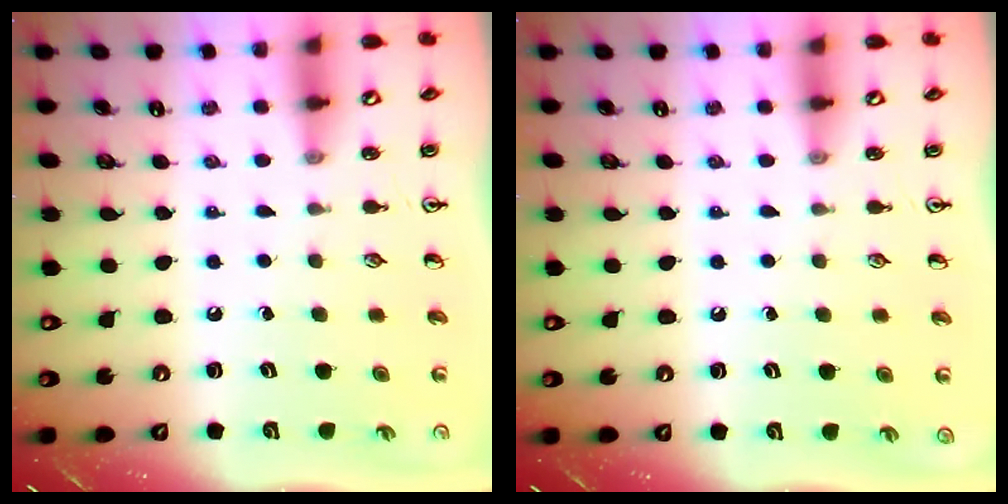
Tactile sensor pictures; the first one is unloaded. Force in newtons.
{"total": 0.0}